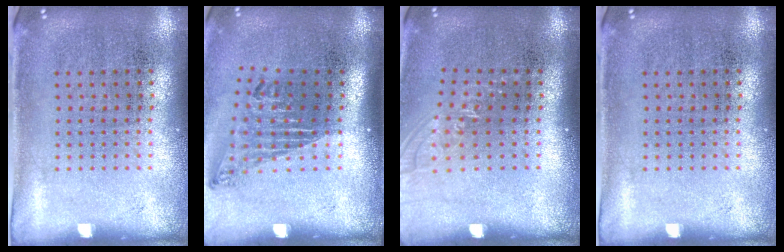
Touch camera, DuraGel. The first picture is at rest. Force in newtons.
{"total": 1.7, "press": 1.1, "slide": 1.3}
{"total": 1.1, "press": 1.0, "slide": 0.6}
{"total": 0.0}